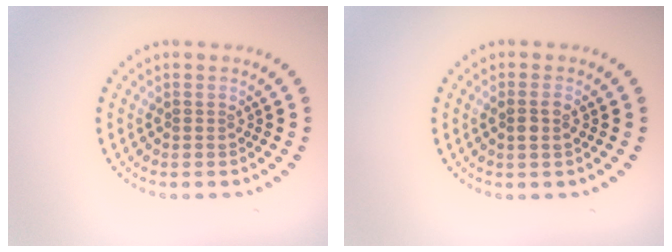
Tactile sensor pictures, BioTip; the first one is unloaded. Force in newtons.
{"total": 1.4, "press": 1.3, "slide": 0.5}